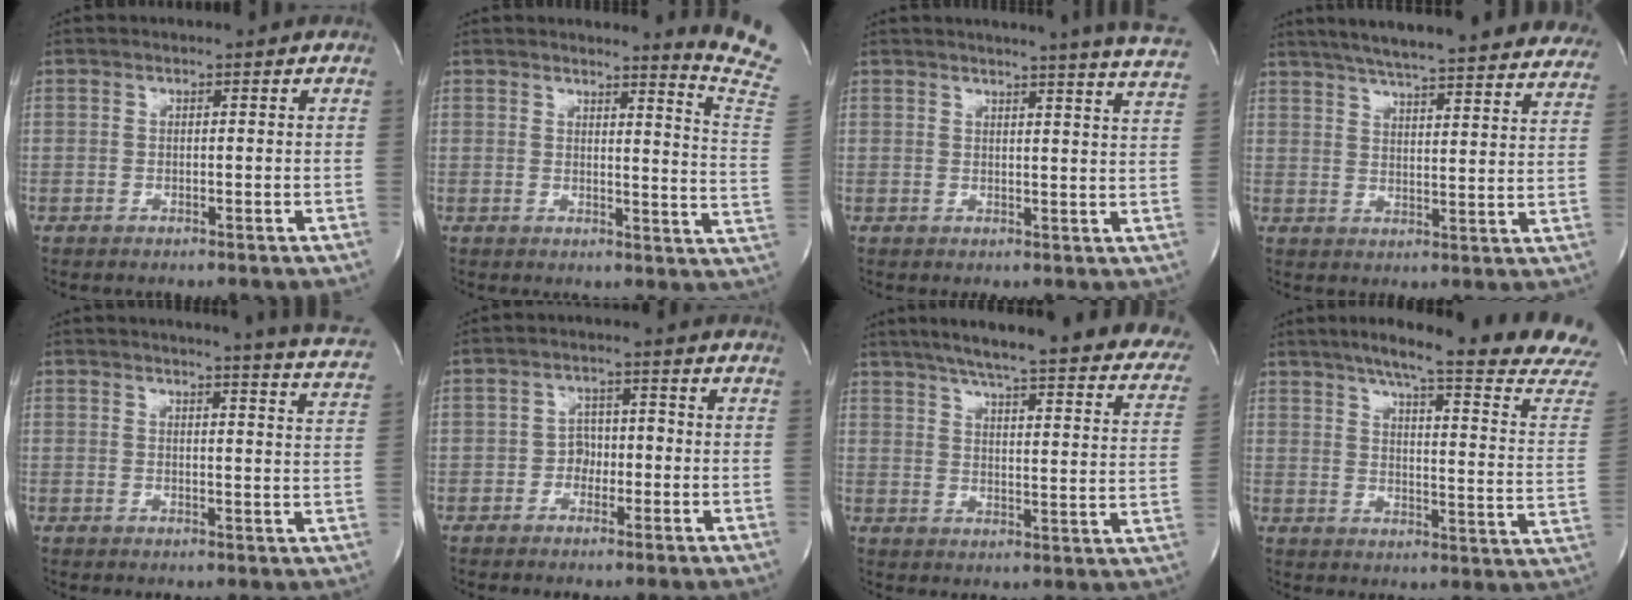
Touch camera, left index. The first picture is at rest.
{"total": 9.7, "force": [9.1, -2.6, 2.2], "torque": [-0.031, -0.125, 0.086]}
{"total": 13.6, "force": [12.6, -1.5, 4.9], "torque": [-0.073, -0.075, 0.127]}
{"total": 31.6, "force": [28.2, 3.8, 13.7], "torque": [-0.215, -0.050, 0.342]}
{"total": 12.5, "force": [12.0, -1.2, 3.4], "torque": [-0.047, -0.085, 0.115]}
{"total": 2.7, "force": [-1.1, 2.1, 1.4], "torque": [-0.015, 0.008, -0.022]}
{"total": 31.5, "force": [26.3, 3.9, 16.8], "torque": [-0.204, -0.045, 0.313]}
{"total": 23.1, "force": [19.8, -0.7, 11.9], "torque": [-0.174, -0.070, 0.245]}